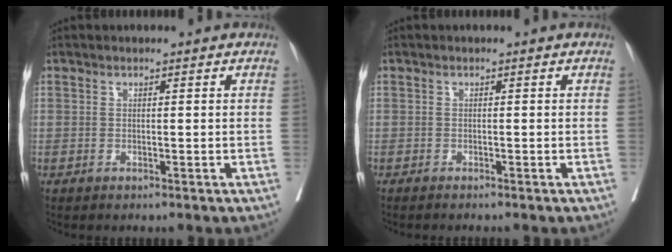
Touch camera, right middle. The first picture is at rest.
{"total": 1.2, "force": [-1.1, -0.1, 0.6], "torque": [-0.005, 0.002, -0.014]}